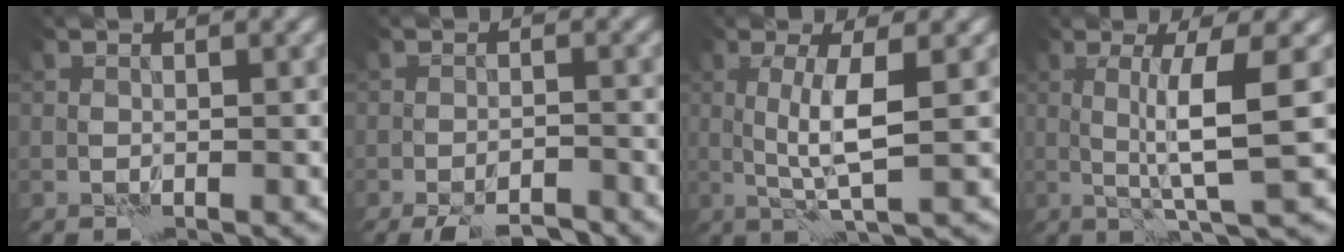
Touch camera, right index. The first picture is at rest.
{"total": 4.5, "force": [-3.9, 0.8, 2.0], "torque": [-0.027, -0.009, -0.061]}
{"total": 3.8, "force": [0.6, 0.3, 3.7], "torque": [-0.073, -0.002, 0.014]}
{"total": 5.1, "force": [0.8, 0.3, 5.1], "torque": [-0.089, -0.001, 0.016]}